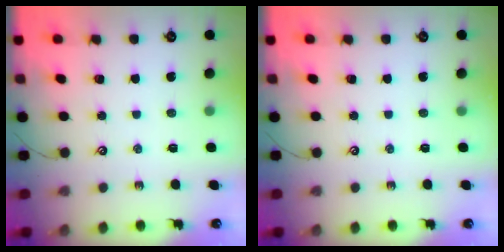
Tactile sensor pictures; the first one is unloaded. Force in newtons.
{"total": 0.0}